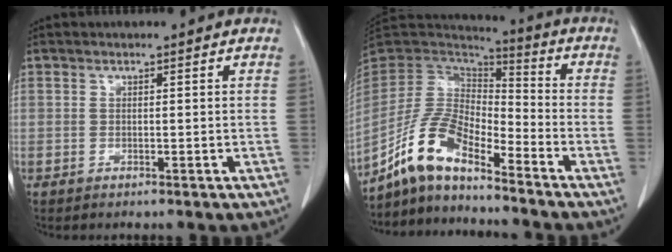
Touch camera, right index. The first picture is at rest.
{"total": 11.9, "force": [-9.1, 3.1, 7.0], "torque": [-0.151, 0.018, -0.175]}